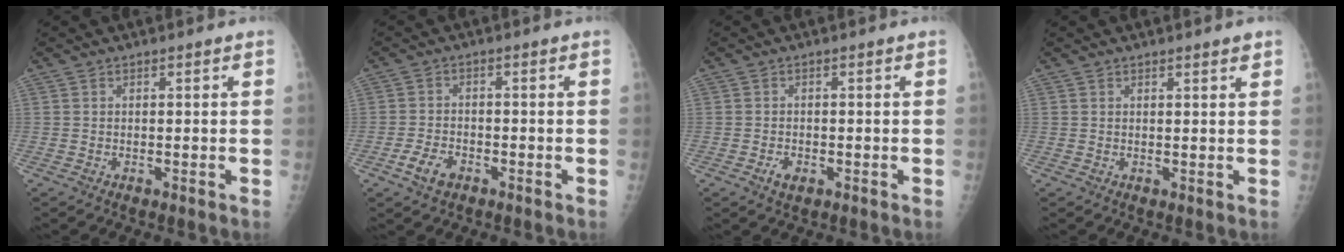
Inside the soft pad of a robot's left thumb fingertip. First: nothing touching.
{"total": 4.4, "force": [-2.4, 2.7, 2.5], "torque": [-0.046, 0.009, -0.043]}
{"total": 2.3, "force": [-1.0, 1.4, 1.4], "torque": [-0.023, 0.000, -0.013]}
{"total": 1.3, "force": [1.1, 0.1, 0.8], "torque": [-0.006, -0.007, 0.015]}